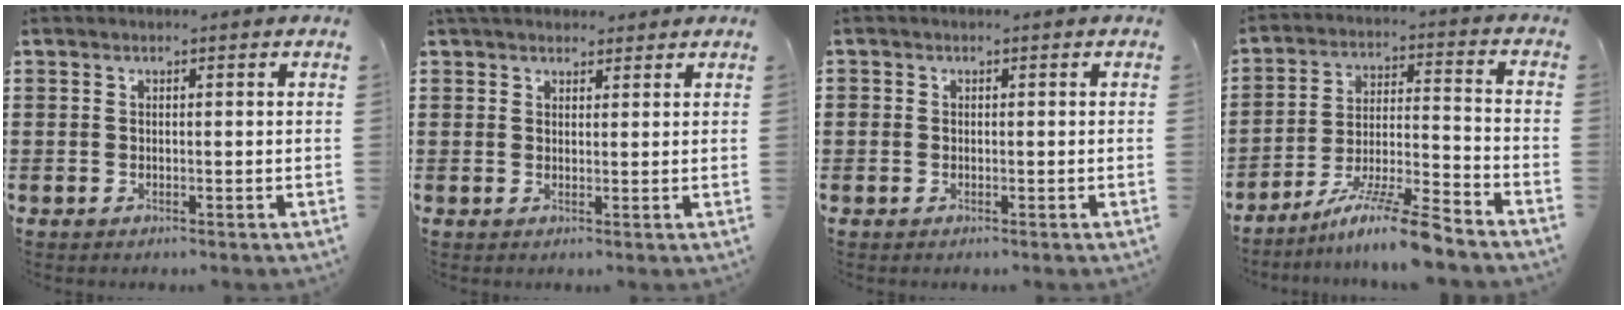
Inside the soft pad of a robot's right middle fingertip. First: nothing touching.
{"total": 2.7, "force": [2.6, 0.6, 0.4], "torque": [-0.014, 0.002, 0.051]}
{"total": 0.6, "force": [-0.1, 0.6, 0.1], "torque": [-0.002, 0.005, -0.003]}
{"total": 10.1, "force": [-8.4, -0.1, 5.6], "torque": [-0.100, 0.006, -0.162]}